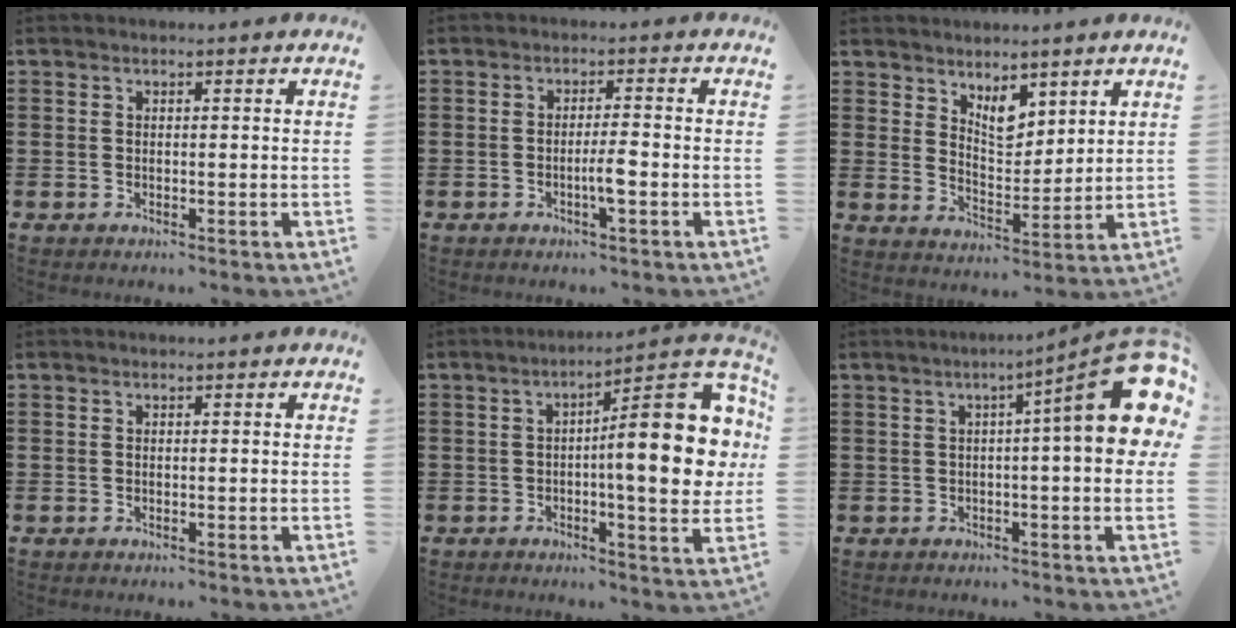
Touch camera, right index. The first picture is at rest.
{"total": 3.5, "force": [-1.2, 0.1, 3.2], "torque": [-0.065, -0.006, -0.024]}
{"total": 5.5, "force": [4.0, 2.5, 2.8], "torque": [-0.049, -0.013, 0.070]}
{"total": 0.0}
{"total": 17.3, "force": [1.8, 4.3, 16.7], "torque": [-0.235, -0.017, 0.022]}
{"total": 13.3, "force": [3.7, 2.1, 12.6], "torque": [-0.170, -0.033, 0.059]}